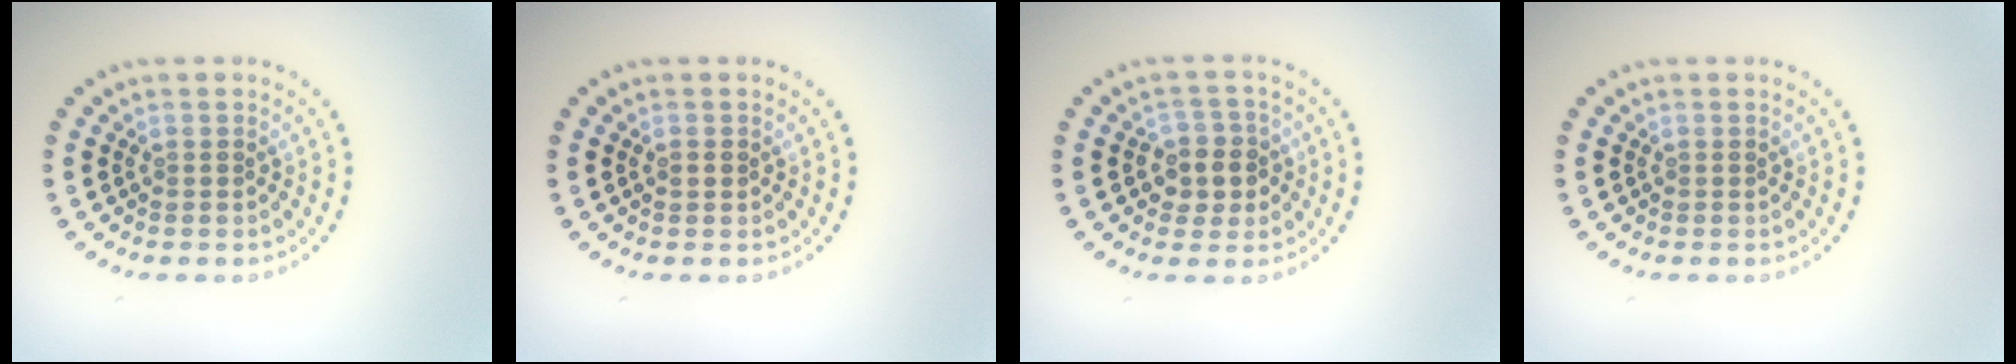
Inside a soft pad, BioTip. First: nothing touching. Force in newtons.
{"total": 0.8, "press": 0.8, "slide": 0.1}
{"total": 2.8, "press": 2.7, "slide": 0.8}
{"total": 0.0}